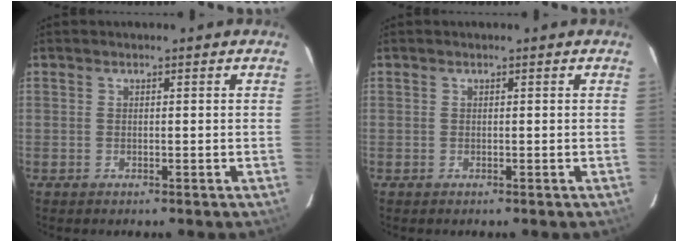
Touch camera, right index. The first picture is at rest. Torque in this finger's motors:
{"motor_torque": [-0.28, 0.28, 0.03, 0.00]}